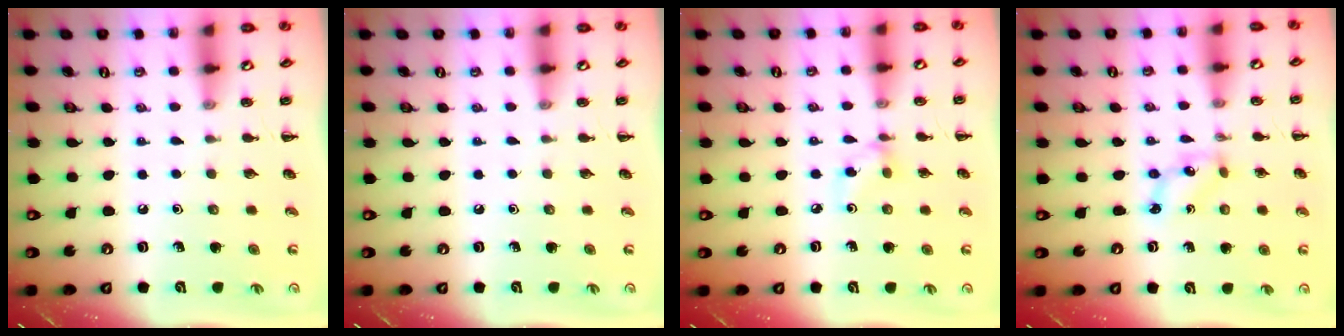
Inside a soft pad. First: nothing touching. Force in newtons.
{"total": 0.0}
{"total": 3.4, "press": 3.3, "slide": 1.1}
{"total": 2.5, "press": 2.5, "slide": 0.6}